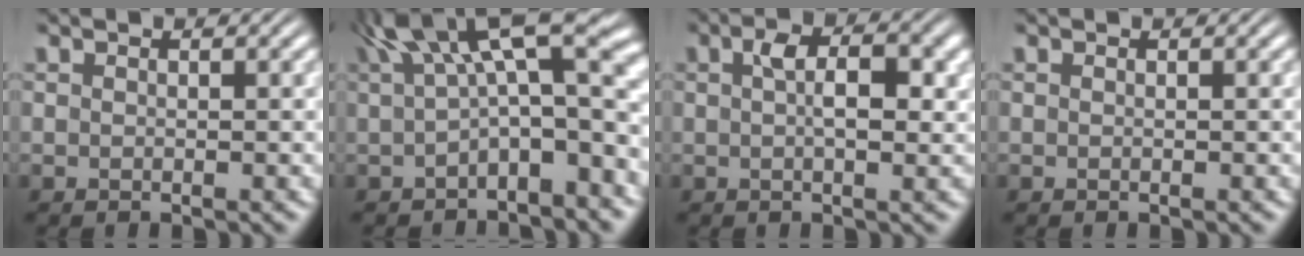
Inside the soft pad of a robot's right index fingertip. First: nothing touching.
{"total": 8.8, "force": [1.5, 4.1, 7.6], "torque": [-0.103, 0.003, 0.024]}
{"total": 4.0, "force": [0.6, 1.5, 3.7], "torque": [-0.048, 0.005, 0.003]}
{"total": 0.0}